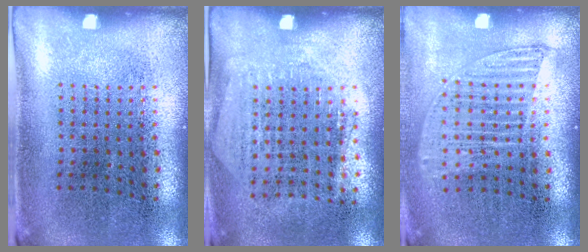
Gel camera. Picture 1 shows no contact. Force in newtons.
{"total": 1.3, "press": 1.1, "slide": 0.6}
{"total": 1.3, "press": 1.1, "slide": 0.6}